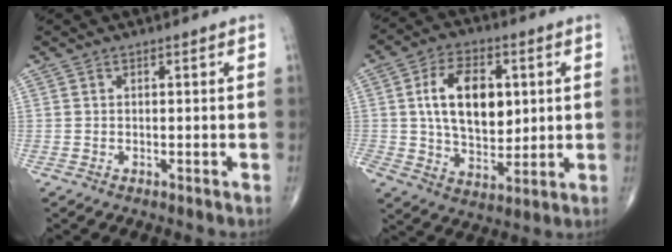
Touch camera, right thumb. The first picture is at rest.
{"total": 14.6, "force": [2.5, 9.0, 11.3], "torque": [-0.163, -0.004, 0.046]}